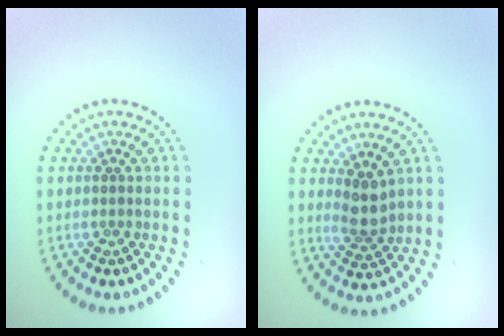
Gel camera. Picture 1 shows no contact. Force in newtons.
{"total": 2.3, "press": 1.9, "slide": 1.2}